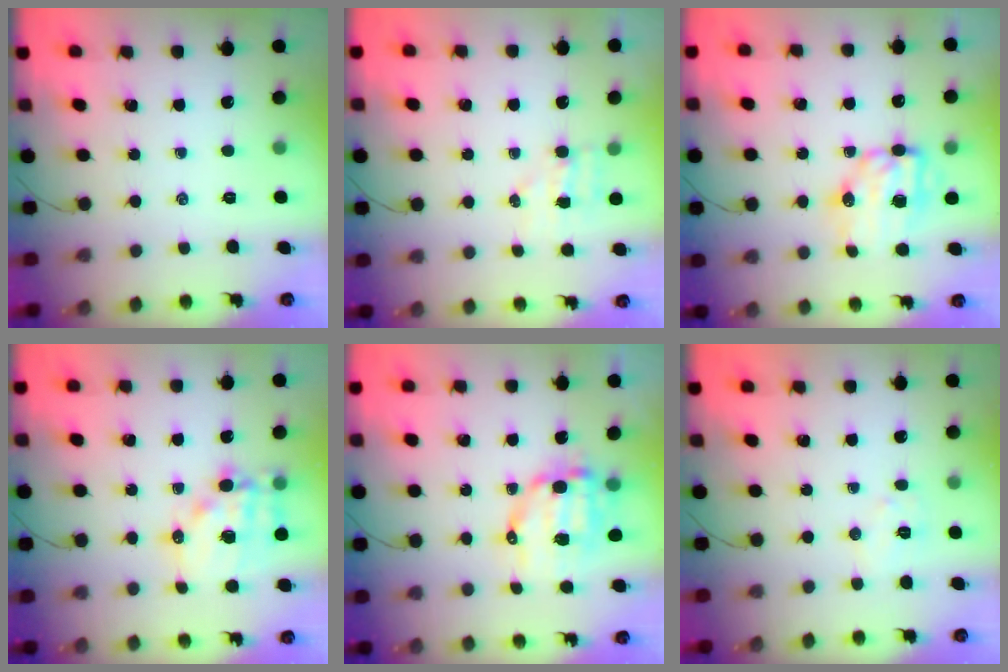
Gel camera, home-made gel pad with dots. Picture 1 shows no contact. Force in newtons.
{"total": 3.8, "press": 3.7, "slide": 0.8}
{"total": 9.3, "press": 9.1, "slide": 1.8}
{"total": 14.4, "press": 14.0, "slide": 3.5}
{"total": 10.5, "press": 10.3, "slide": 2.2}
{"total": 5.9, "press": 5.8, "slide": 1.2}